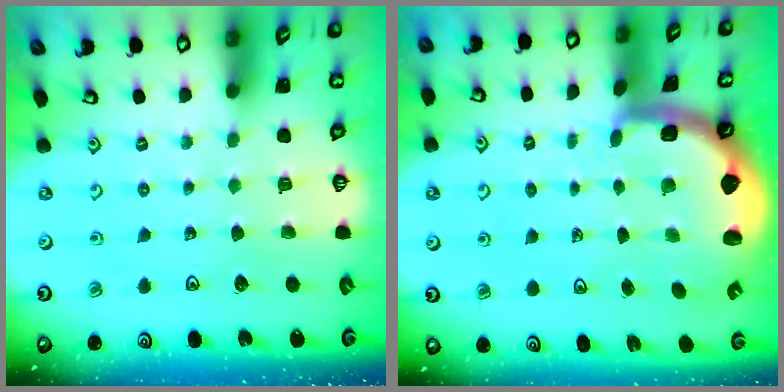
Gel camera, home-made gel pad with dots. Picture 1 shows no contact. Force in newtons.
{"total": 3.5, "press": 3.2, "slide": 1.5}